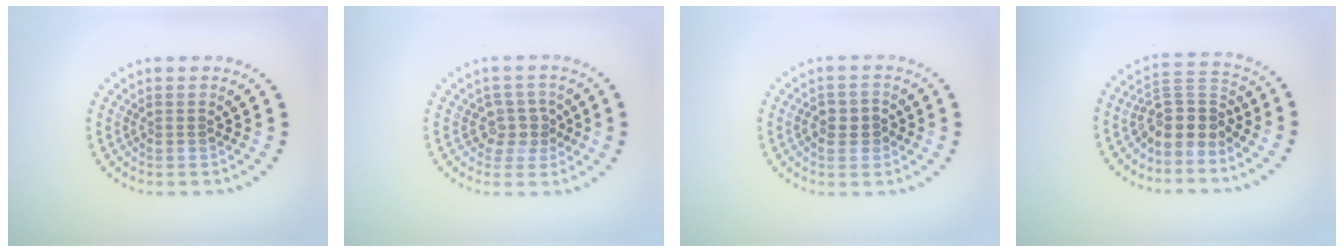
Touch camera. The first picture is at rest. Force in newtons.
{"total": 2.2, "press": 1.9, "slide": 1.1}
{"total": 2.3, "press": 2.2, "slide": 0.5}
{"total": 3.8, "press": 3.0, "slide": 2.4}